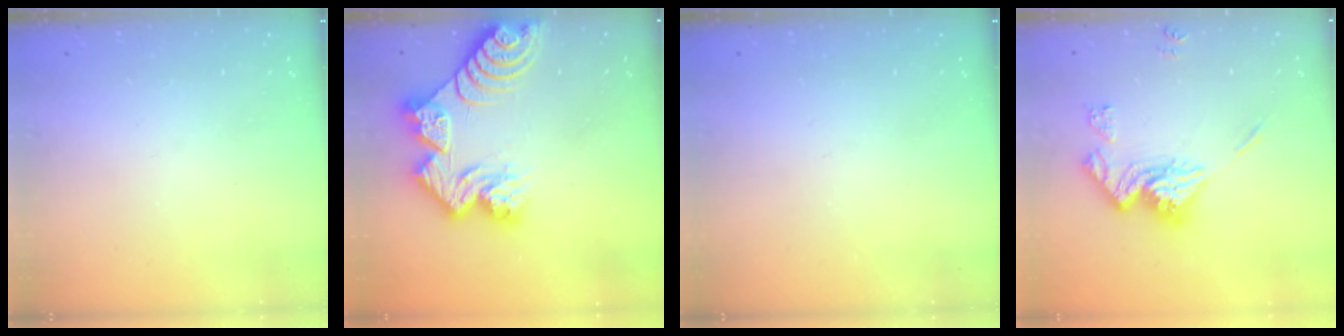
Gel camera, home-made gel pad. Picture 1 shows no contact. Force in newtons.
{"total": 15.1, "press": 15.0, "slide": 1.4}
{"total": 0.0}
{"total": 15.2, "press": 15.2, "slide": 1.5}